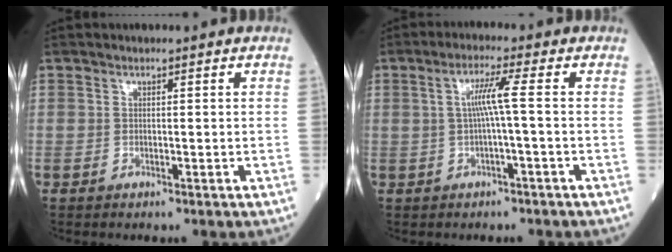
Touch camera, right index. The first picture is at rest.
{"total": 4.1, "force": [0.1, -0.8, 4.0], "torque": [-0.077, 0.010, 0.005]}